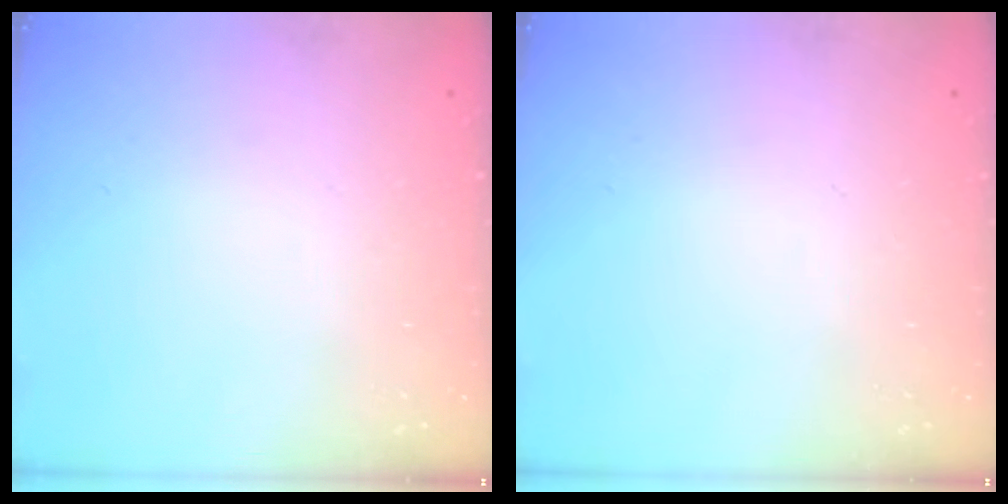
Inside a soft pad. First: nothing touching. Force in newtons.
{"total": 0.0}